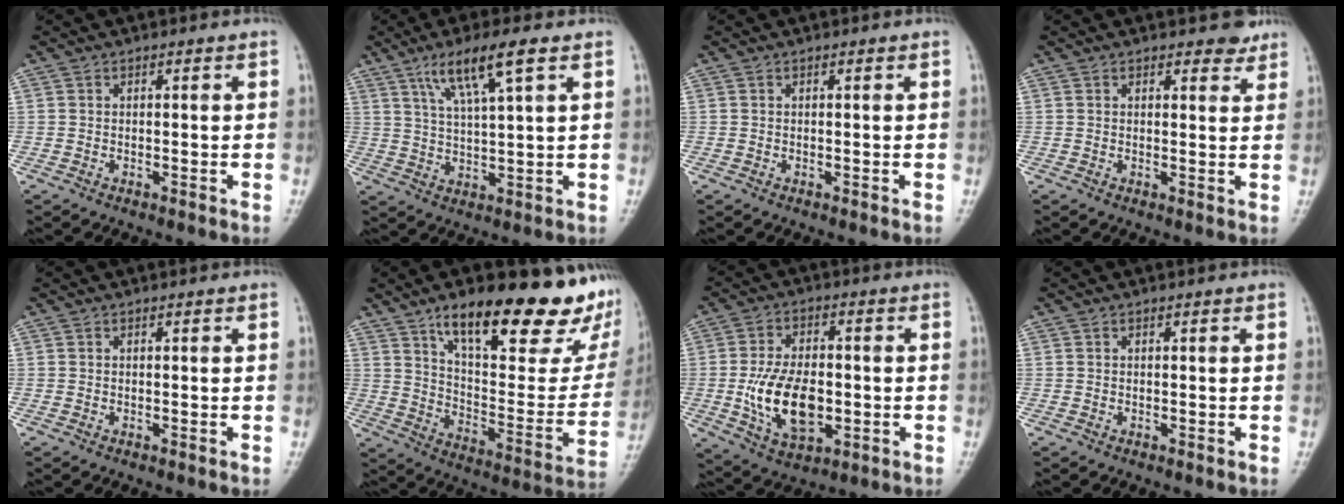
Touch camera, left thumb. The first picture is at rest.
{"total": 9.3, "force": [4.8, 1.1, 7.8], "torque": [-0.152, -0.011, 0.094]}
{"total": 0.0}
{"total": 2.8, "force": [2.4, 1.2, 0.7], "torque": [0.013, -0.015, 0.023]}
{"total": 0.0}
{"total": 28.3, "force": [17.4, 9.2, 20.4], "torque": [-0.246, -0.055, 0.267]}
{"total": 13.4, "force": [-2.2, 7.8, 10.7], "torque": [-0.176, 0.001, -0.028]}
{"total": 0.0}